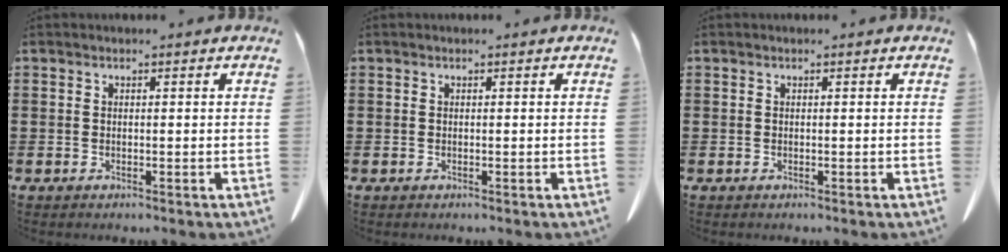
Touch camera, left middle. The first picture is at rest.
{"total": 0.0}
{"total": 0.0}